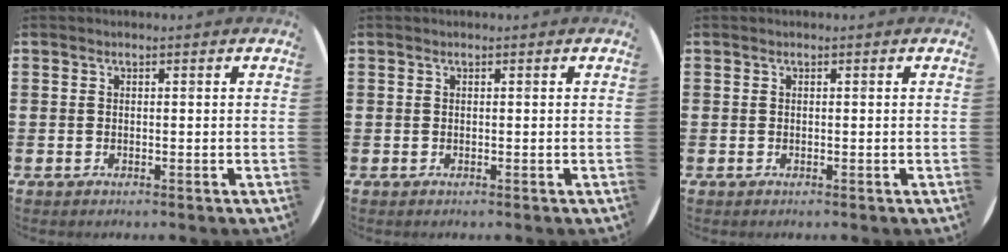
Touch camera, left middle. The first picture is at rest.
{"total": 0.0}
{"total": 0.0}